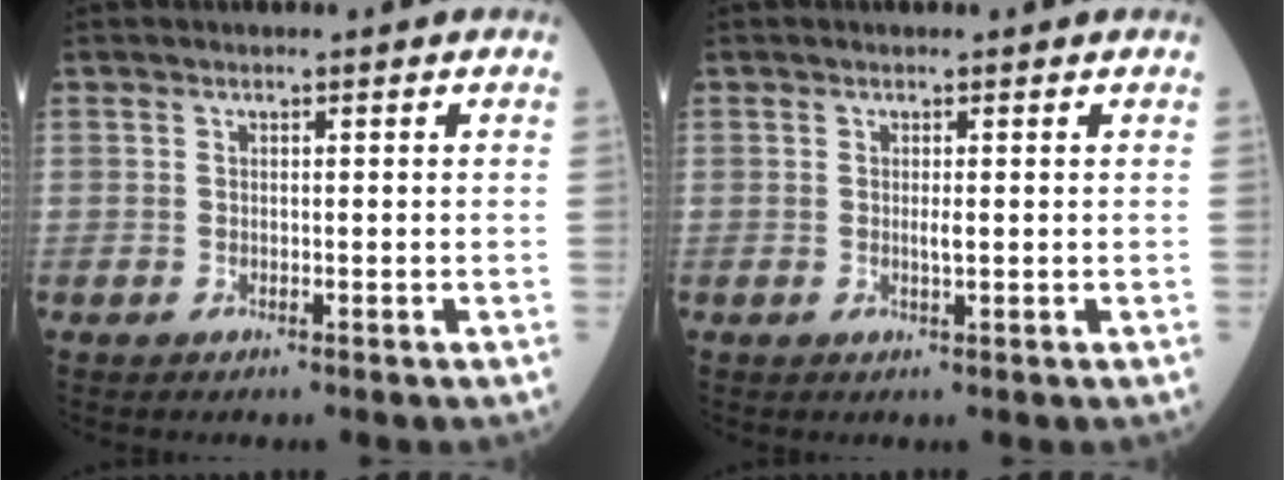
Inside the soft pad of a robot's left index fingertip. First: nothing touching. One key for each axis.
{"total": 1.0, "fx": 0.2, "fy": 0.1, "fz": 1.0, "tx": -0.023, "ty": -0.002, "tz": 0.002}